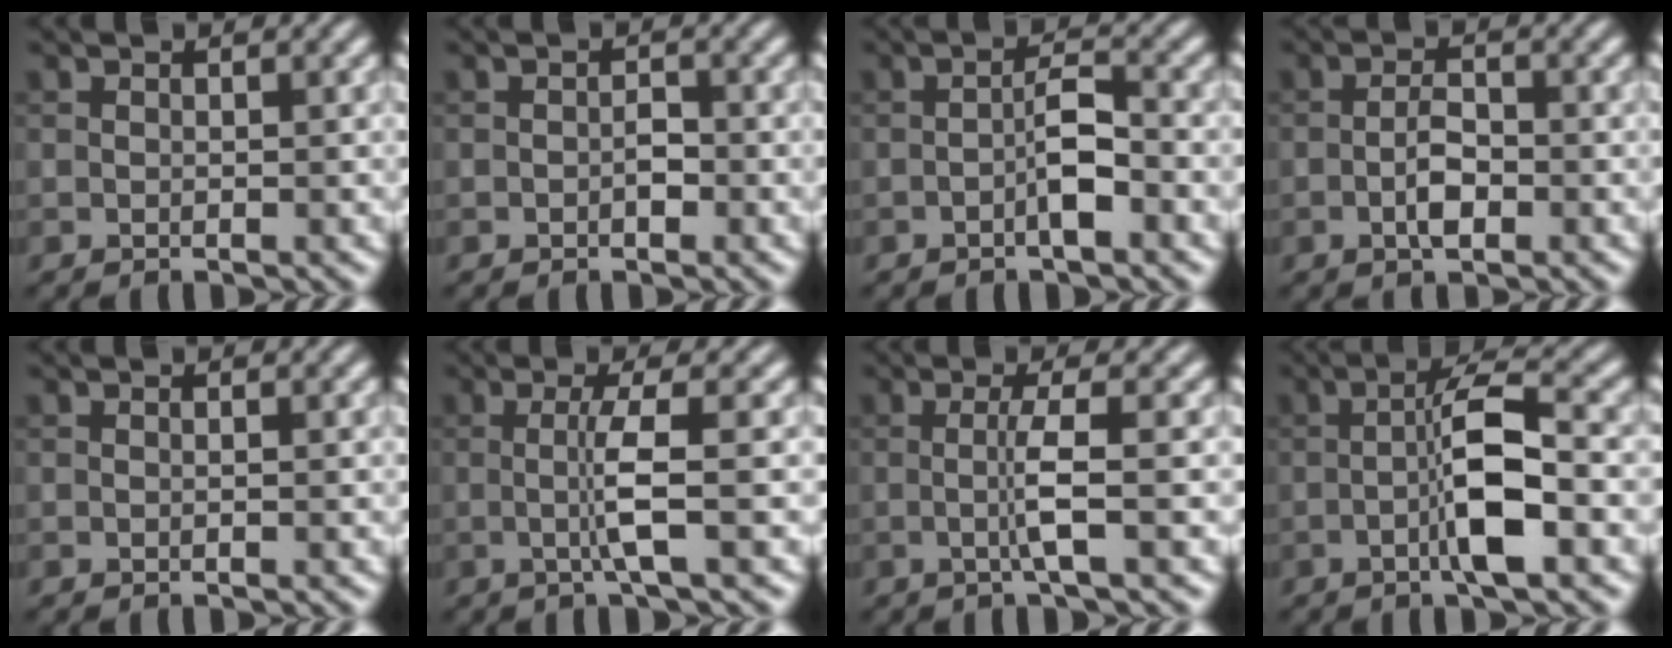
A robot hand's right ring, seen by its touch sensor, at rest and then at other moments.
{"total": 1.1, "force": [-0.3, 0.6, 0.8], "torque": [-0.012, 0.002, -0.006]}
{"total": 2.6, "force": [-0.9, 0.6, 2.4], "torque": [-0.041, 0.008, -0.019]}
{"total": 2.5, "force": [-0.8, 1.0, 2.1], "torque": [-0.039, 0.001, -0.019]}
{"total": 0.0}
{"total": 3.4, "force": [-0.1, 0.4, 3.4], "torque": [-0.064, -0.006, -0.005]}
{"total": 2.9, "force": [-0.1, 0.3, 2.9], "torque": [-0.057, -0.007, -0.007]}
{"total": 5.6, "force": [-1.2, 1.0, 5.4], "torque": [-0.096, 0.014, -0.027]}